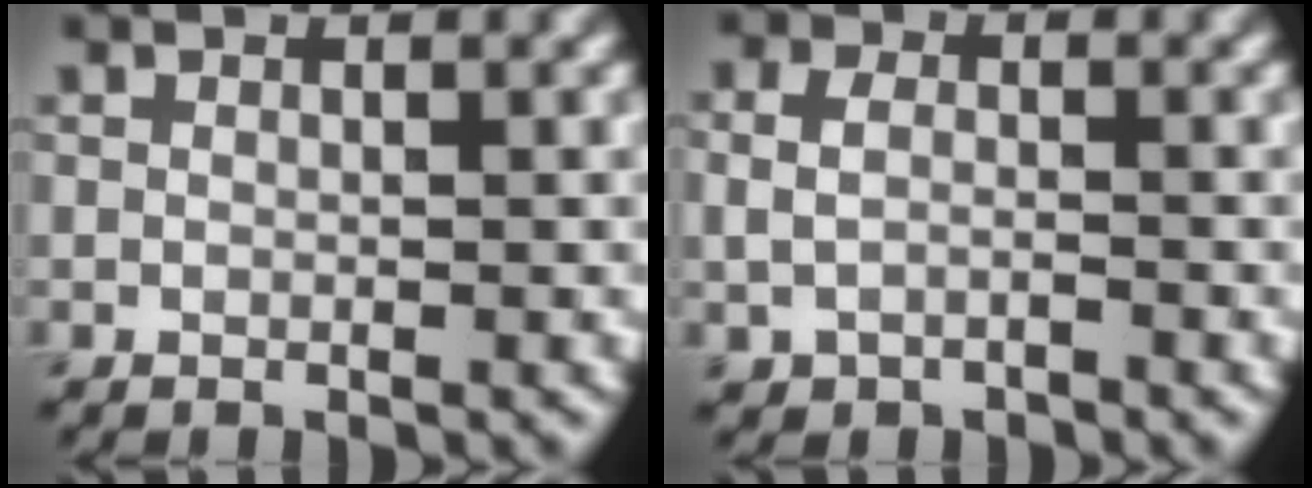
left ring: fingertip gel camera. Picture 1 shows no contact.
{"total": 2.3, "force": [-0.6, 1.6, 1.5], "torque": [-0.031, 0.001, -0.014]}